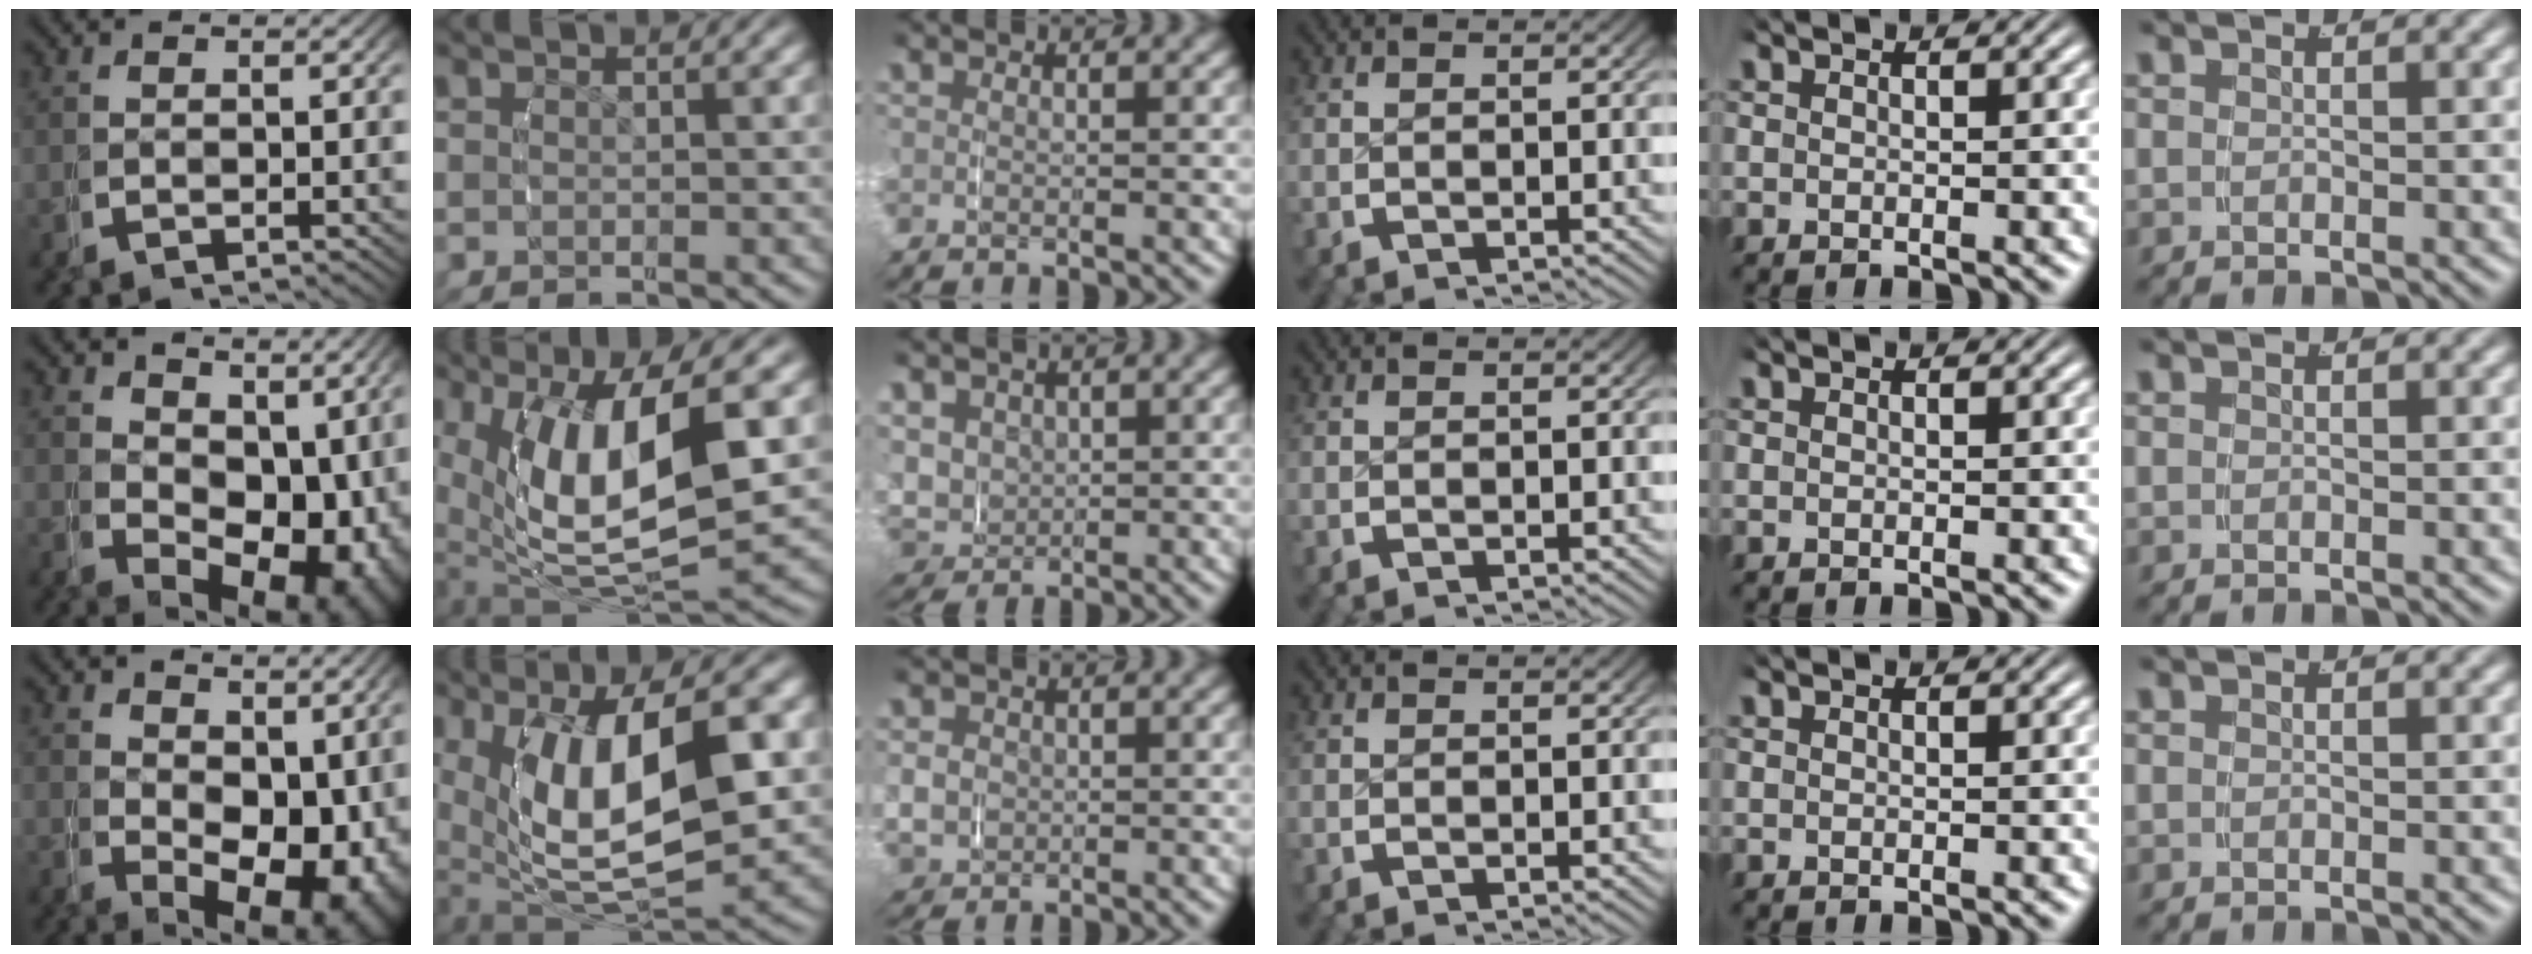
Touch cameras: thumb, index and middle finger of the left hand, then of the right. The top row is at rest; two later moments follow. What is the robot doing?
{"motion": "grasp_and_lifting", "object": "water bottle"}